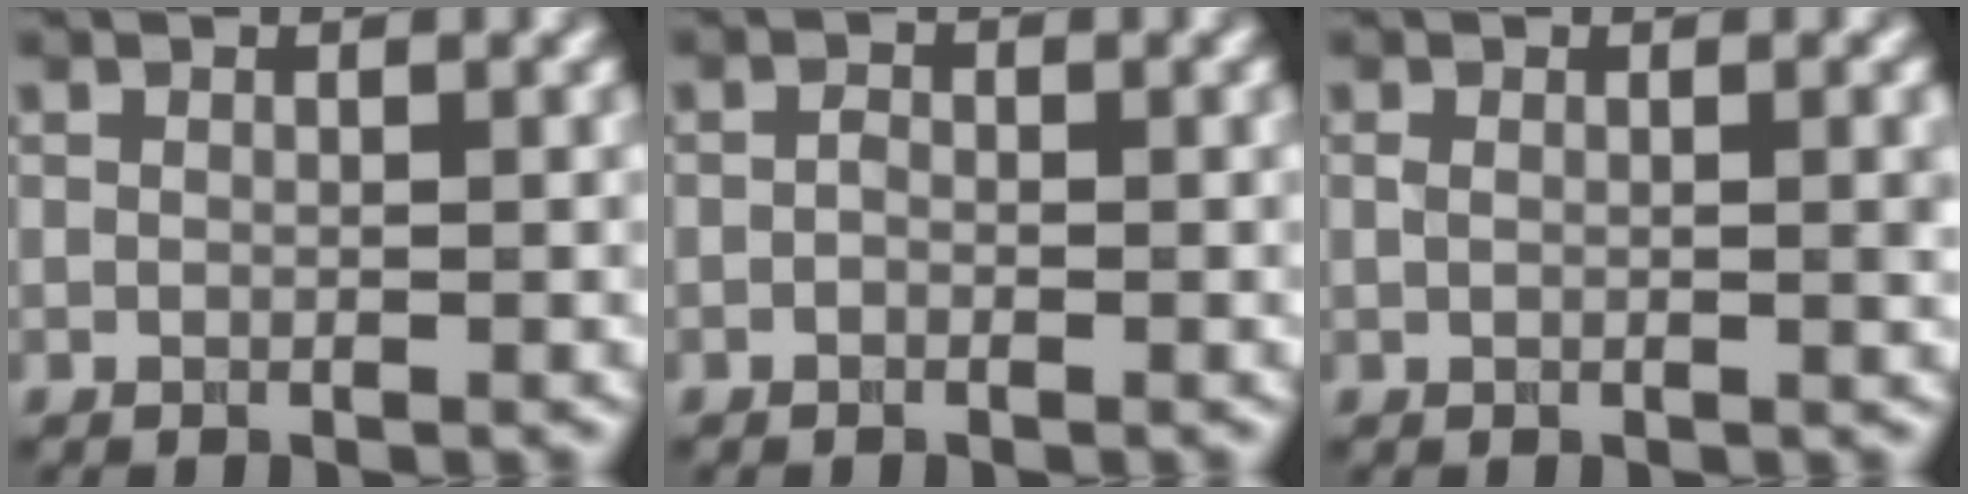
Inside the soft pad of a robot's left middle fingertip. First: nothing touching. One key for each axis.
{"total": 0.7, "fx": -0.2, "fy": 0.5, "fz": 0.5, "tx": -0.008, "ty": 0.000, "tz": -0.007}
{"total": 2.0, "fx": 0.3, "fy": 0.8, "fz": 1.8, "tx": -0.030, "ty": -0.002, "tz": 0.007}